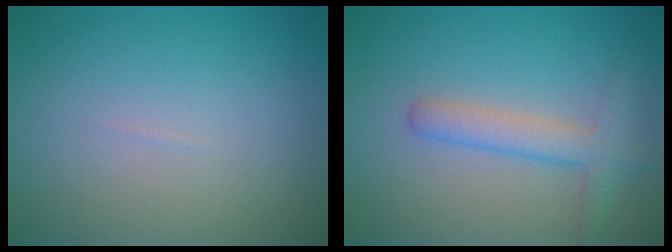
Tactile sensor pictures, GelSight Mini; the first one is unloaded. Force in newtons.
{"total": 2.9, "press": 2.9, "slide": 0.2}